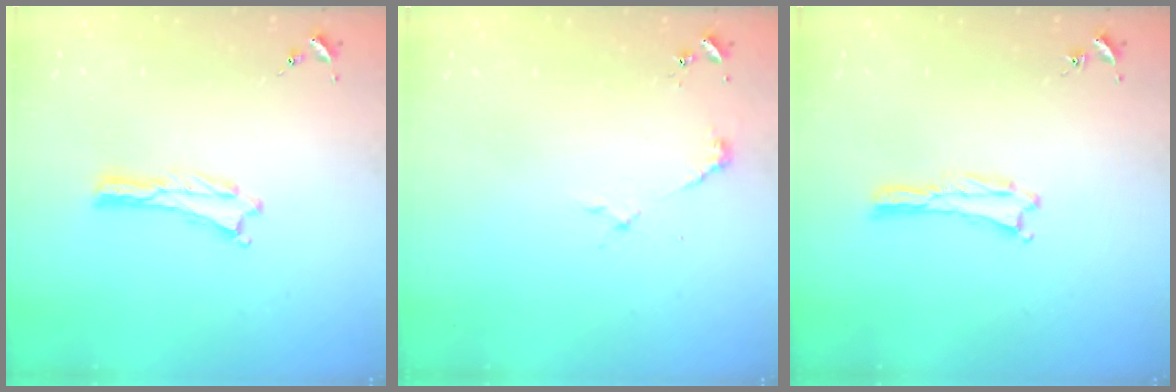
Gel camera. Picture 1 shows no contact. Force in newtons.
{"total": 2.3, "press": 2.3, "slide": 0.1}
{"total": 0.0}